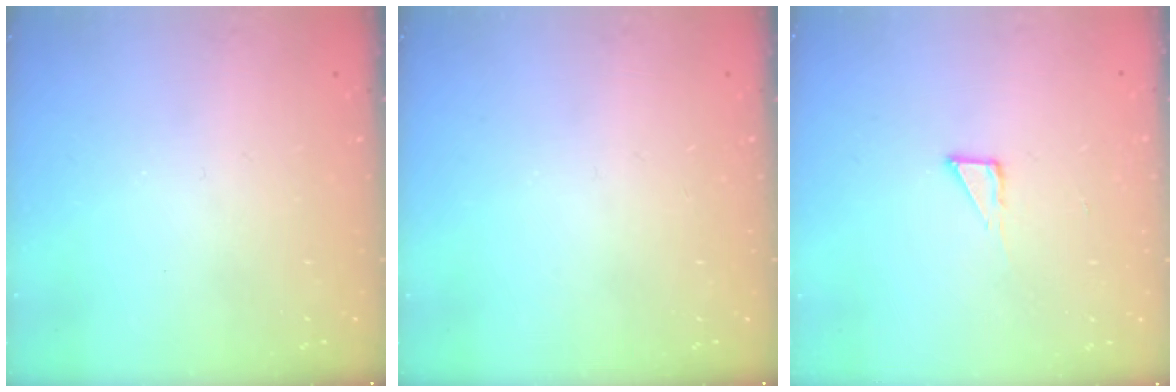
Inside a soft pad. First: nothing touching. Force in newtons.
{"total": 0.0}
{"total": 3.4, "press": 3.4, "slide": 0.3}